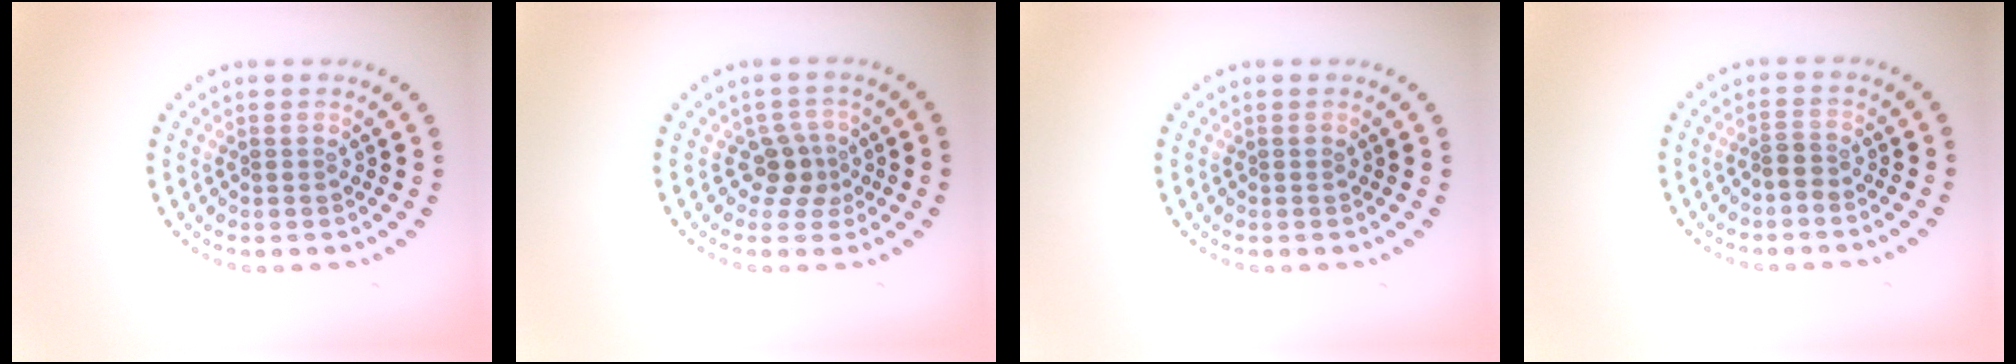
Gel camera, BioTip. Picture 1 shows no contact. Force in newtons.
{"total": 2.5, "press": 1.7, "slide": 1.8}
{"total": 0.0}
{"total": 0.9, "press": 0.7, "slide": 0.6}